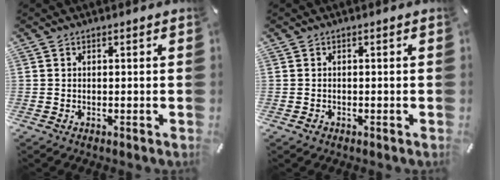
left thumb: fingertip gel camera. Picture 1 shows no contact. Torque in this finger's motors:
{"motor_torque": [0.05, 0.11, 0.03, -0.17, 0.00]}